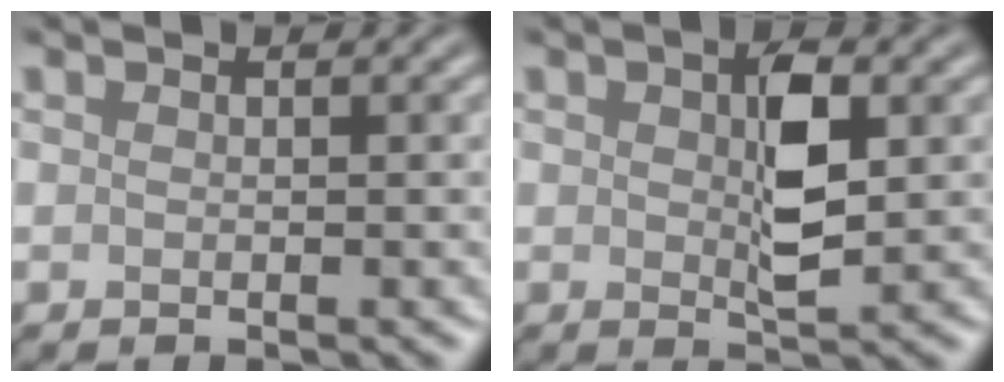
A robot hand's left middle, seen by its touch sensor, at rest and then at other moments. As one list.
[{"total": 4.2, "force": [0.5, 1.7, 3.8], "torque": [-0.068, 0.000, 0.011]}]